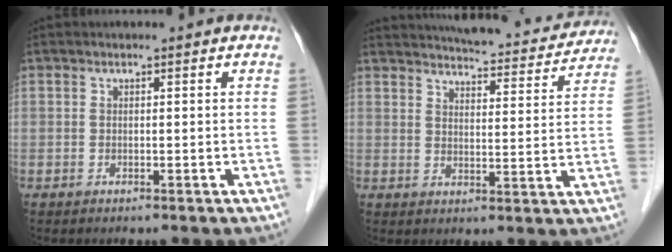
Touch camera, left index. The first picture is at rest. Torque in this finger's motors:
{"motor_torque": [0.98, -1.03, 0.18, 0.04]}